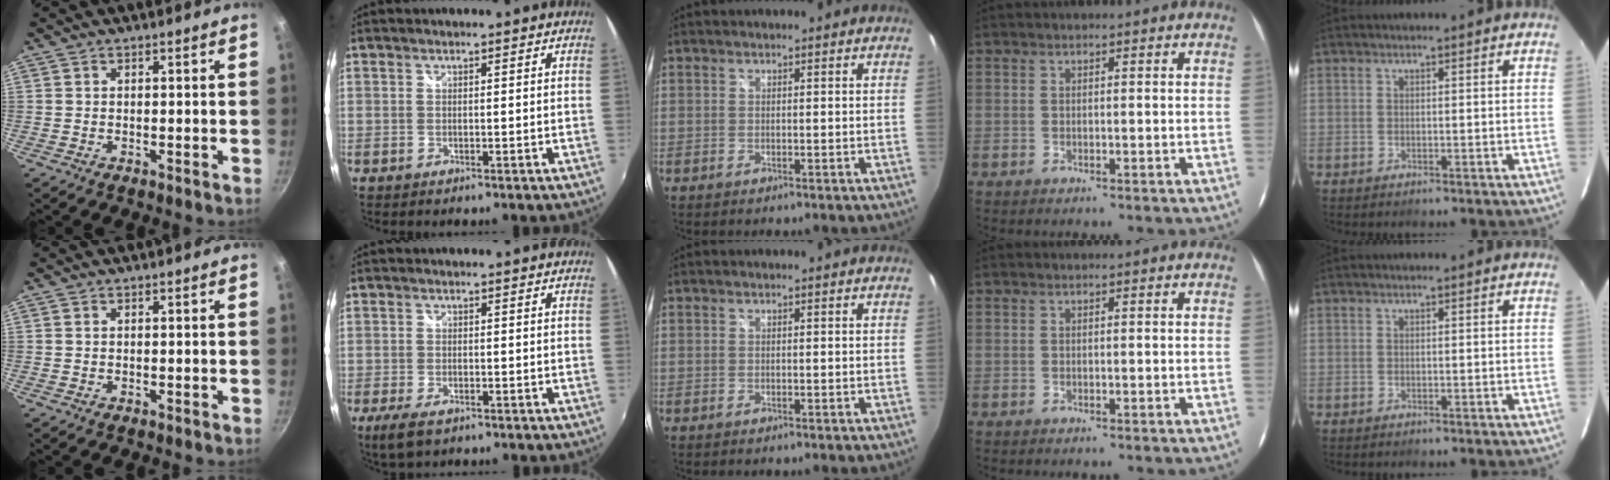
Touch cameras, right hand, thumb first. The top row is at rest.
{"index": {"total": 4.6, "force": [-2.7, 2.0, 3.1], "torque": [-0.072, -0.015, -0.047]}}